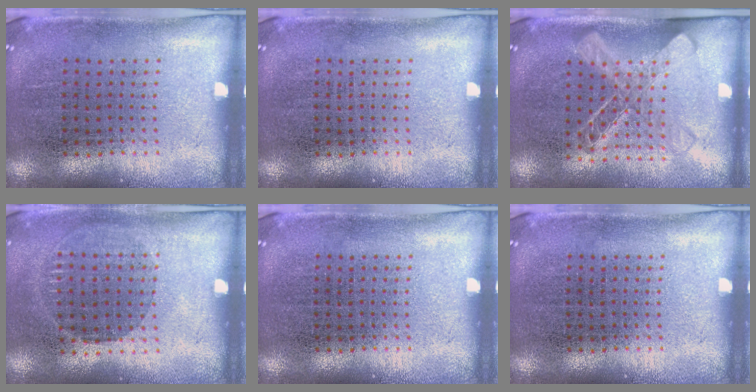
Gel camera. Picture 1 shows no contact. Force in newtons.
{"total": 0.0}
{"total": 1.6, "press": 1.5, "slide": 0.7}
{"total": 0.9, "press": 0.8, "slide": 0.4}
{"total": 0.0}
{"total": 0.0}